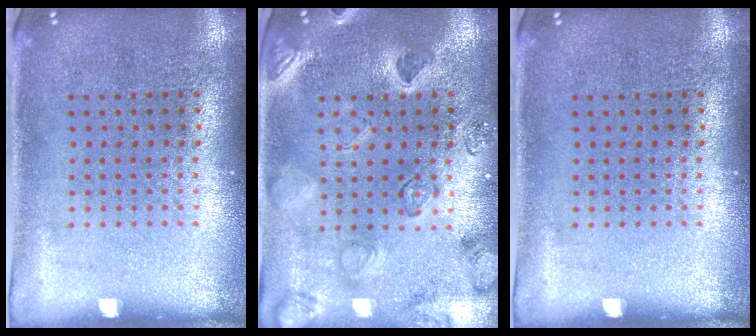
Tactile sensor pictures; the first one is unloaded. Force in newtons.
{"total": 2.4, "press": 2.4, "slide": 0.5}
{"total": 0.0}